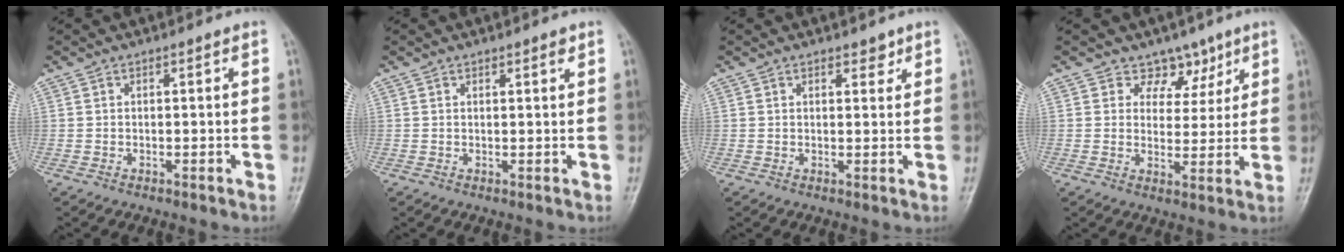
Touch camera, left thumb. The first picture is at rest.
{"total": 1.3, "force": [0.9, 0.4, 0.8], "torque": [-0.008, -0.004, 0.013]}
{"total": 2.4, "force": [1.7, 1.3, 1.2], "torque": [-0.001, -0.008, 0.022]}
{"total": 5.9, "force": [4.0, 4.2, 1.1], "torque": [0.023, -0.021, 0.062]}